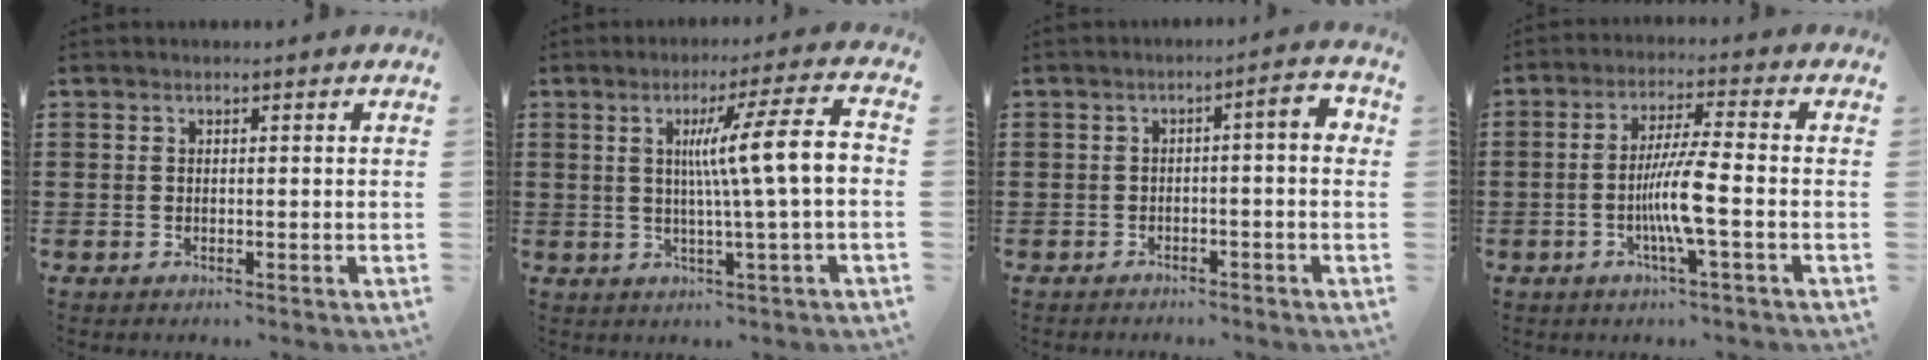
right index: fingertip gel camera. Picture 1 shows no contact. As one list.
[{"total": 10.2, "force": [0.9, -0.1, 10.1], "torque": [-0.178, -0.002, 0.008]}, {"total": 2.8, "force": [-1.2, 0.3, 2.5], "torque": [-0.039, 0.000, -0.029]}, {"total": 7.2, "force": [-2.0, 0.1, 7.0], "torque": [-0.133, -0.012, -0.041]}]